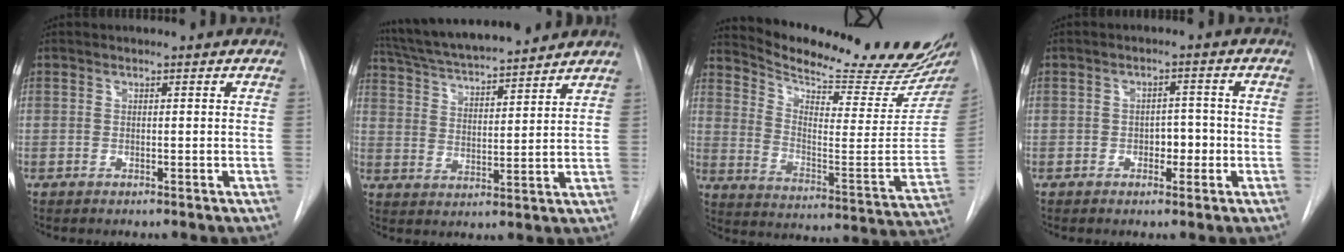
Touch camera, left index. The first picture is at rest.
{"total": 16.1, "force": [14.4, 1.5, 7.1], "torque": [-0.126, 0.016, 0.238]}
{"total": 25.8, "force": [23.5, 1.8, 10.6], "torque": [-0.168, -0.119, 0.313]}
{"total": 3.0, "force": [-1.4, 1.7, 2.0], "torque": [-0.020, 0.001, -0.019]}